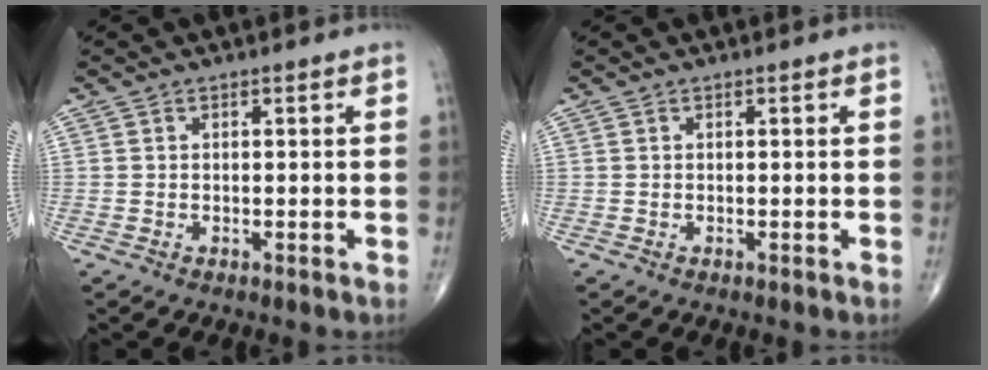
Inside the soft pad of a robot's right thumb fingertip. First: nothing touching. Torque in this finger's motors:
{"motor_torque": [0.00, 0.00, -0.03, -0.02, 0.00]}